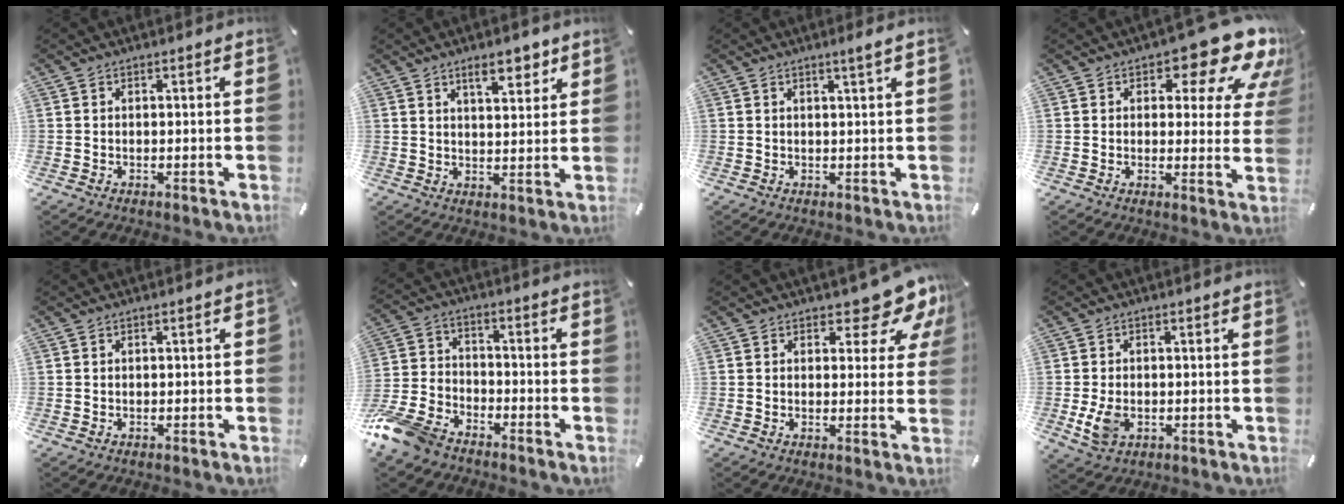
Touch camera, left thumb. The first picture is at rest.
{"total": 7.0, "force": [4.5, 3.0, 4.5], "torque": [-0.050, -0.020, 0.072]}
{"total": 1.9, "force": [1.0, -0.1, 1.6], "torque": [-0.031, -0.001, 0.017]}
{"total": 14.1, "force": [8.7, 6.1, 9.3], "torque": [-0.113, -0.058, 0.141]}
{"total": 0.5, "force": [-0.3, 0.4, 0.2], "torque": [-0.004, 0.002, -0.006]}
{"total": 12.0, "force": [-9.5, 5.6, 4.8], "torque": [-0.105, 0.048, -0.186]}
{"total": 8.6, "force": [6.0, 3.9, 4.8], "torque": [-0.046, -0.045, 0.098]}
{"total": 5.2, "force": [-1.2, 3.7, 3.5], "torque": [-0.083, -0.008, -0.026]}